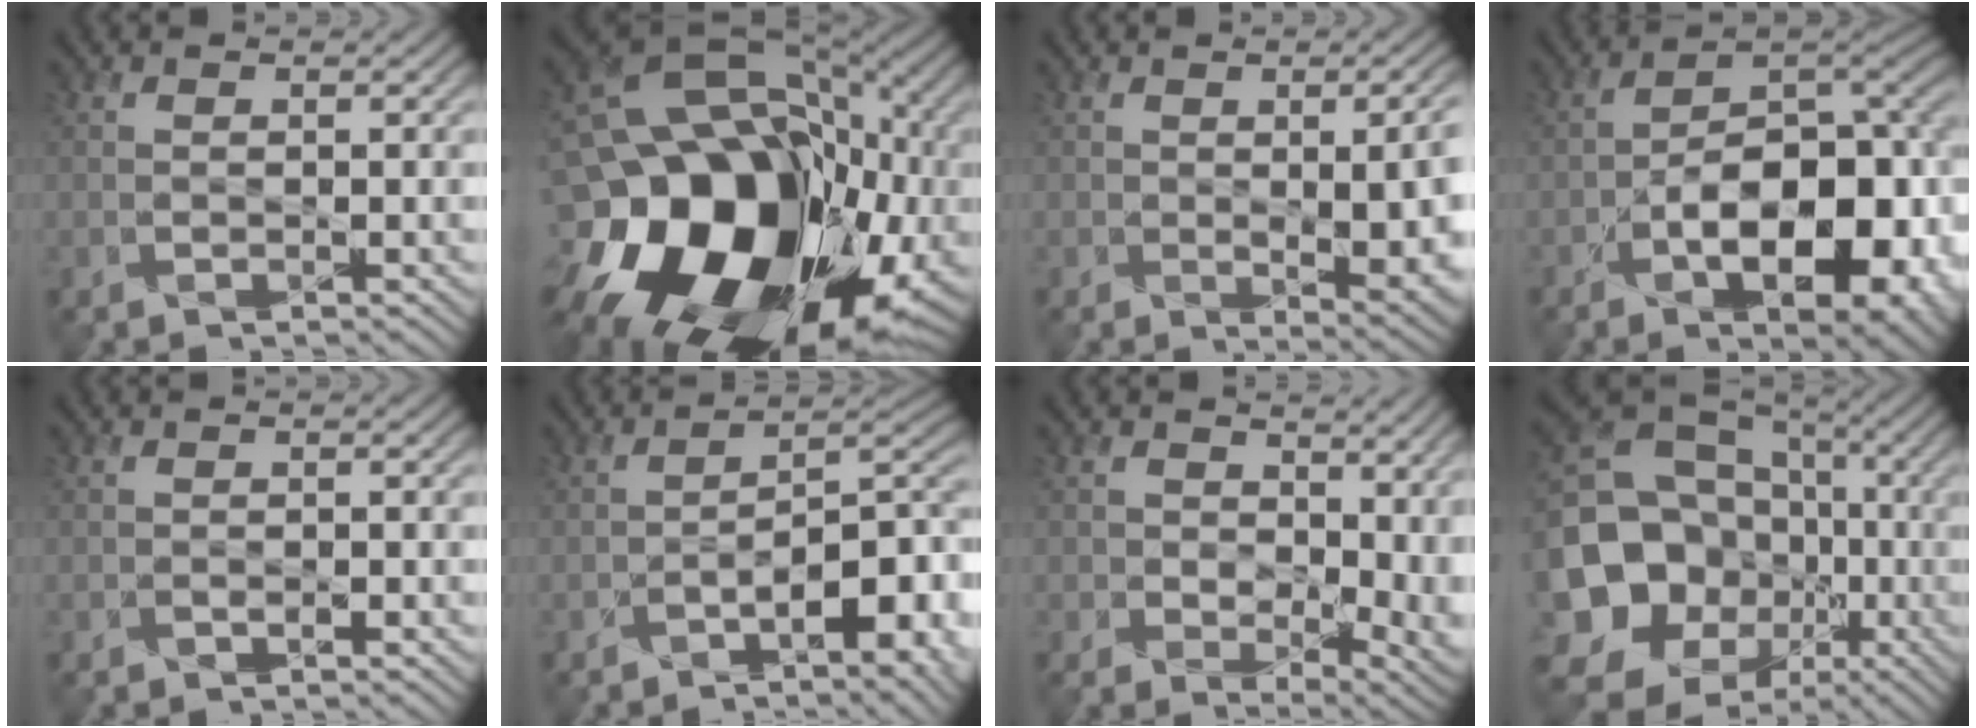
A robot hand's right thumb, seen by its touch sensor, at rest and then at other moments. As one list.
[{"total": 22.7, "force": [-5.3, 16.5, 14.6], "torque": [-0.305, -0.048, -0.076]}, {"total": 8.8, "force": [-1.0, 4.2, 7.7], "torque": [-0.103, -0.026, 0.011]}, {"total": 16.0, "force": [-5.3, 8.1, 12.7], "torque": [-0.170, -0.015, -0.083]}, {"total": 1.0, "force": [-0.6, 0.6, 0.5], "torque": [-0.008, -0.002, -0.009]}, {"total": 8.5, "force": [-4.0, 3.0, 6.9], "torque": [-0.095, -0.002, -0.059]}, {"total": 9.3, "force": [0.7, 6.9, 6.2], "torque": [-0.100, -0.034, 0.027]}, {"total": 21.7, "force": [-5.0, 18.5, 10.1], "torque": [-0.236, -0.021, -0.109]}]